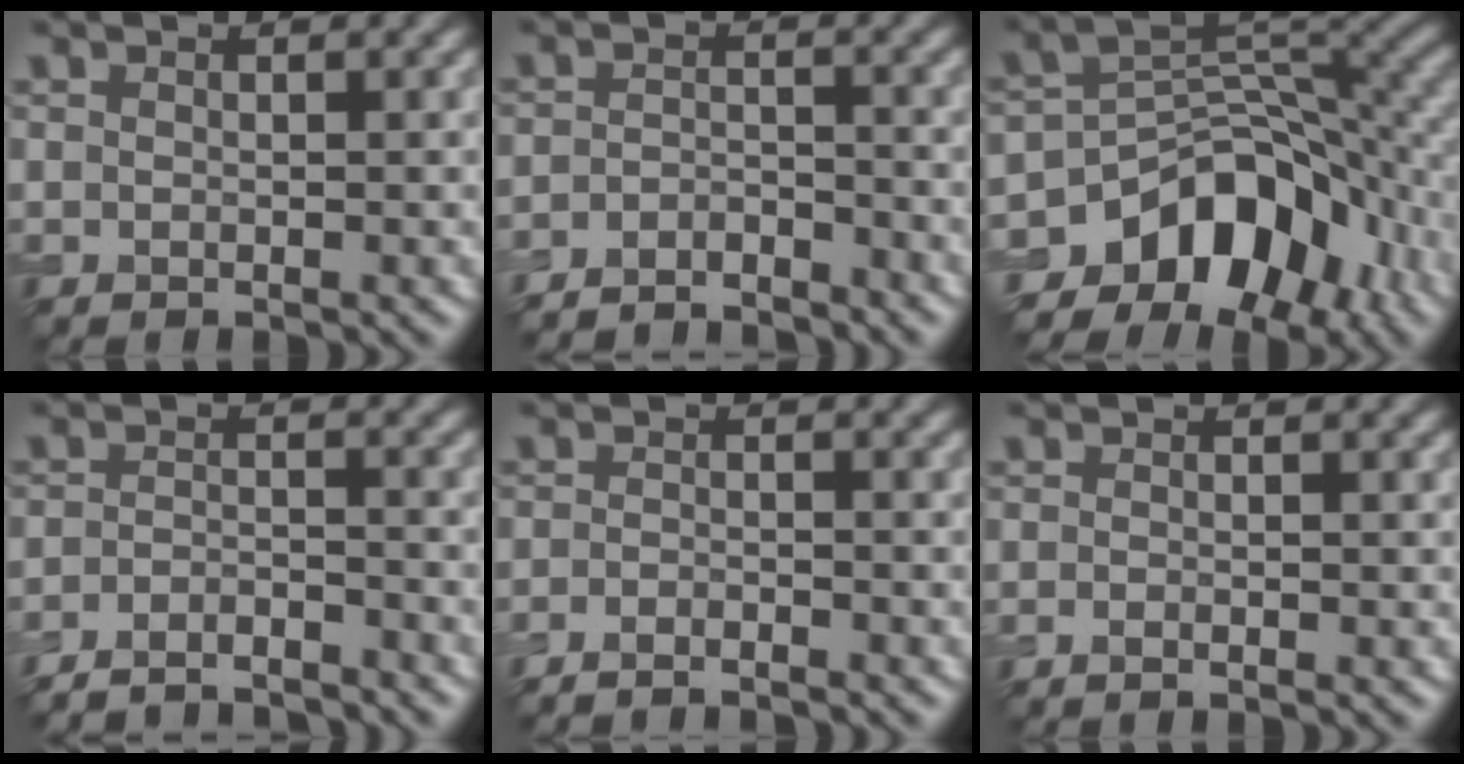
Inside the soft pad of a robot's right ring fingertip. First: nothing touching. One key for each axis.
{"total": 3.6, "fx": -3.5, "fy": 0.5, "fz": 0.8, "tx": -0.015, "ty": -0.004, "tz": -0.064}
{"total": 10.4, "fx": -6.1, "fy": 6.6, "fz": 5.4, "tx": -0.073, "ty": 0.001, "tz": -0.111}
{"total": 4.6, "fx": -4.3, "fy": 0.6, "fz": 1.3, "tx": -0.022, "ty": -0.004, "tz": -0.074}
{"total": 2.4, "fx": -2.1, "fy": 0.3, "fz": 1.1, "tx": -0.016, "ty": 0.002, "tz": -0.037}
{"total": 0.7, "fx": -0.4, "fy": 0.1, "fz": 0.5, "tx": -0.011, "ty": -0.003, "tz": -0.007}